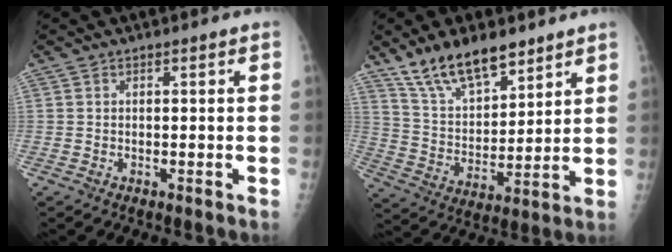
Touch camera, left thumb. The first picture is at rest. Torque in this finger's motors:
{"motor_torque": [0.09, 0.09, 0.86, -0.77, 0.06]}